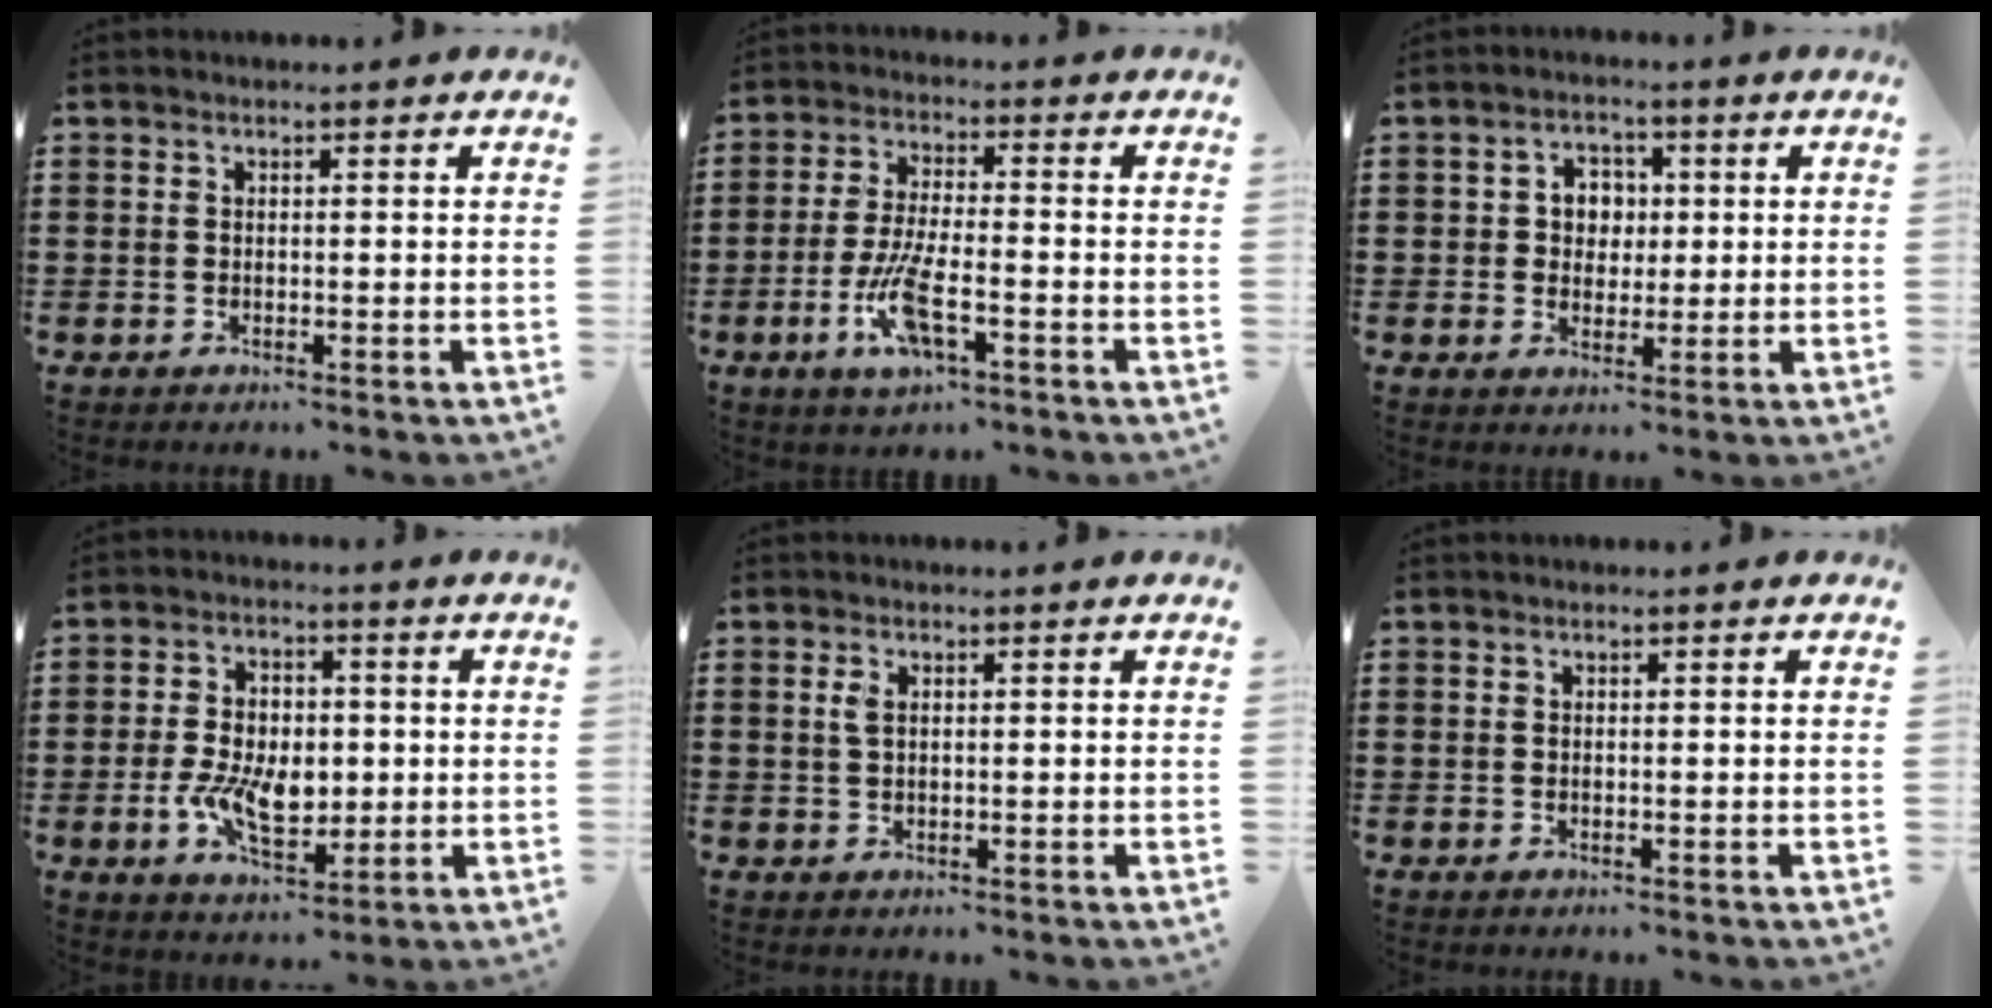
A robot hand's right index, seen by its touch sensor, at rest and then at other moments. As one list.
[{"total": 8.1, "force": [-3.5, 2.2, 7.0], "torque": [-0.159, -0.017, -0.066]}, {"total": 4.1, "force": [0.3, 3.8, 1.6], "torque": [-0.041, 0.011, -0.002]}, {"total": 8.9, "force": [-1.2, 5.5, 6.9], "torque": [-0.140, 0.006, -0.025]}, {"total": 1.7, "force": [0.4, 0.8, 1.4], "torque": [-0.032, 0.005, 0.007]}, {"total": 0.0}]